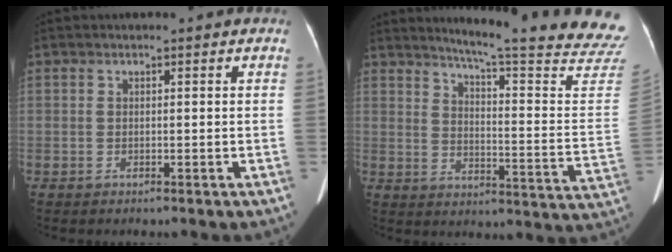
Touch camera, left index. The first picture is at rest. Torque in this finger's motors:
{"motor_torque": [-0.20, -1.08, 0.01, 0.06]}